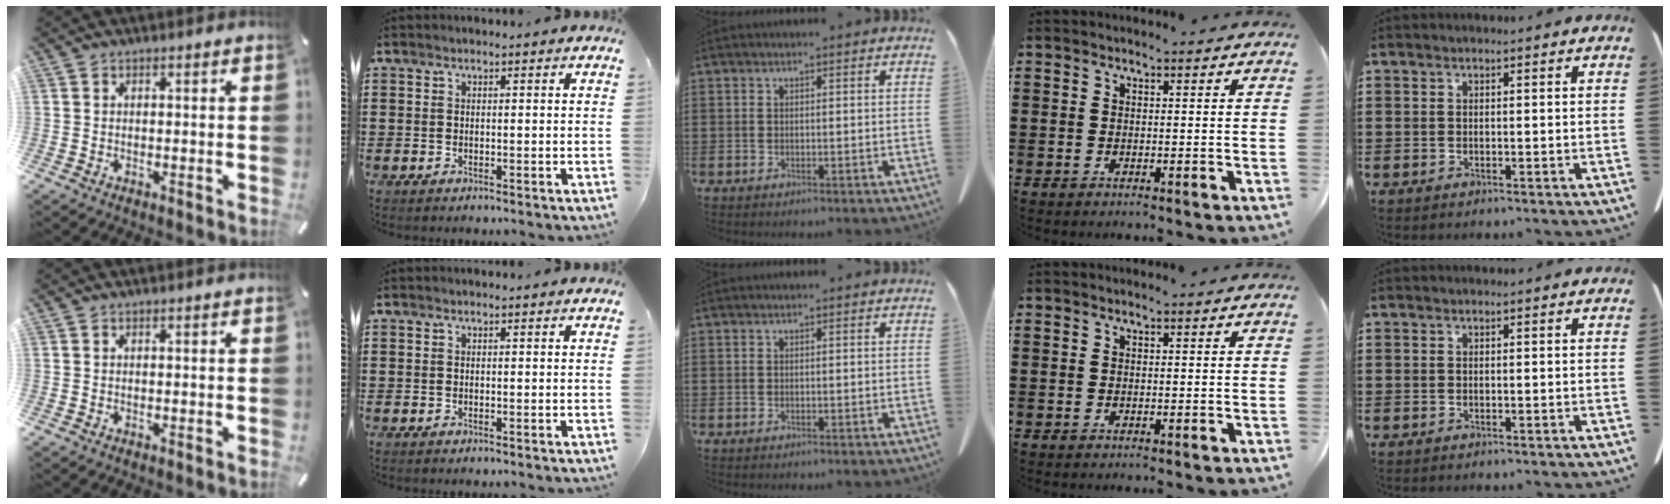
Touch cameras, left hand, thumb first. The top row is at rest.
{}